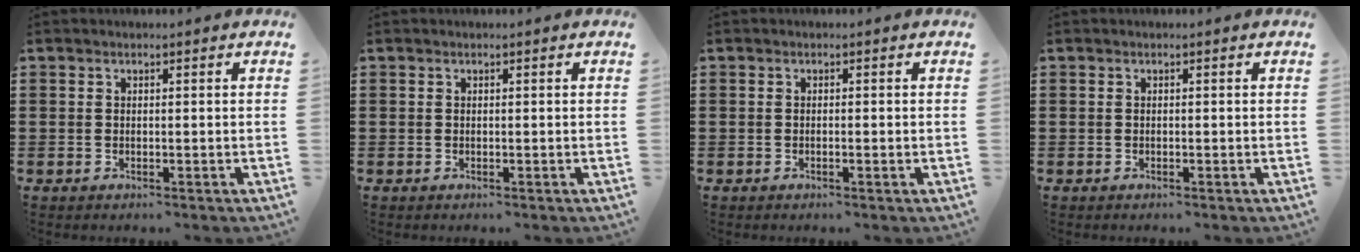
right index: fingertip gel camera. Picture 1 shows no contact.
{"total": 0.0}
{"total": 0.5, "force": [-0.1, -0.1, 0.5], "torque": [-0.009, -0.004, -0.001]}
{"total": 0.0}